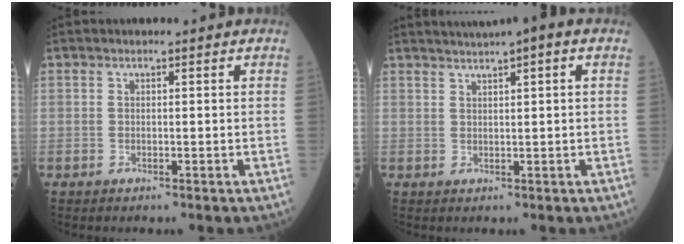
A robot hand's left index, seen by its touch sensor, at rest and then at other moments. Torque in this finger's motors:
{"motor_torque": [-0.03, -0.03, -0.42, 0.00]}